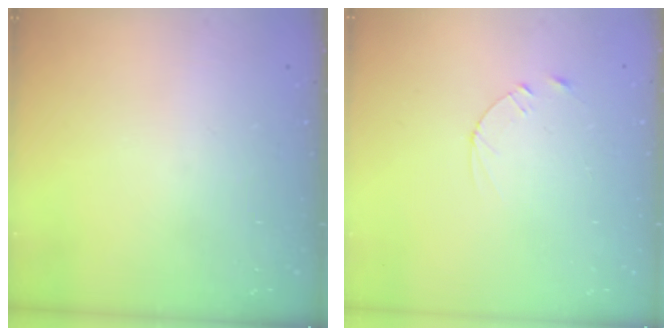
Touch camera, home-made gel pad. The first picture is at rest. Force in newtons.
{"total": 2.4, "press": 2.3, "slide": 0.2}